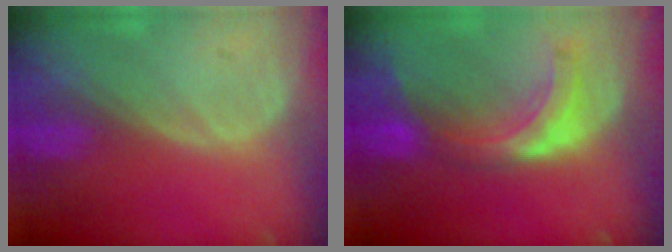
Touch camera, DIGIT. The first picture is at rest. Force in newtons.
{"total": 7.1, "press": 6.7, "slide": 2.5}